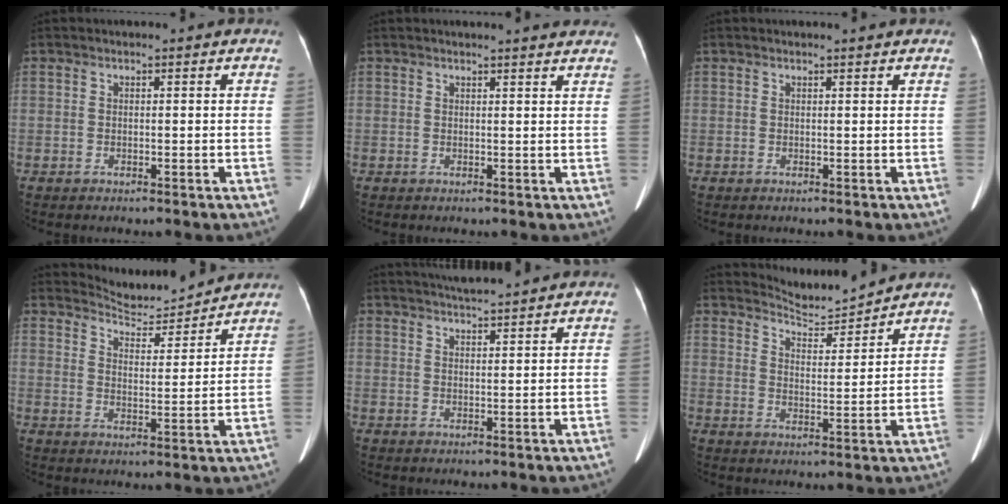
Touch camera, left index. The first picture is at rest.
{"total": 9.4, "force": [9.0, 0.2, 2.5], "torque": [-0.022, -0.022, 0.079]}
{"total": 1.5, "force": [1.4, -0.2, 0.5], "torque": [-0.012, 0.004, 0.020]}
{"total": 7.7, "force": [7.7, 0.3, -0.1], "torque": [-0.010, -0.003, 0.122]}
{"total": 5.8, "force": [5.4, -0.8, 1.9], "torque": [-0.034, 0.015, 0.084]}
{"total": 6.6, "force": [6.6, -0.3, -0.3], "torque": [-0.009, -0.011, 0.112]}